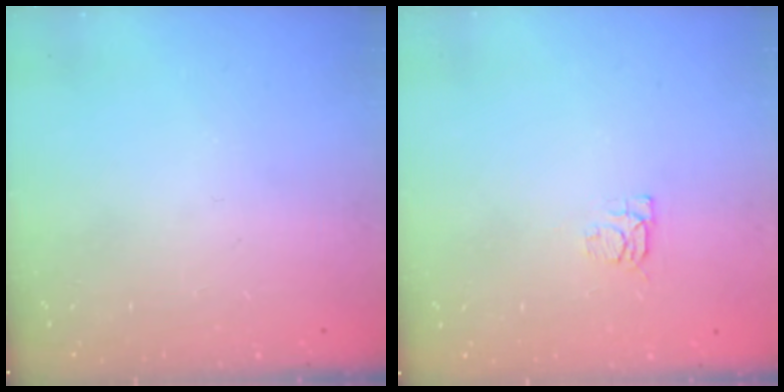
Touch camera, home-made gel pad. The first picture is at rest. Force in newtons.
{"total": 4.9, "press": 4.8, "slide": 0.6}